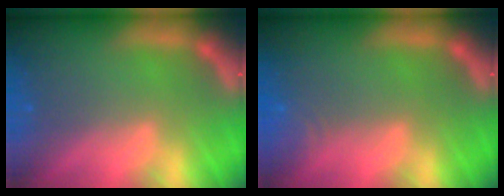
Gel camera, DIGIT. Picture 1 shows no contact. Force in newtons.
{"total": 2.4}